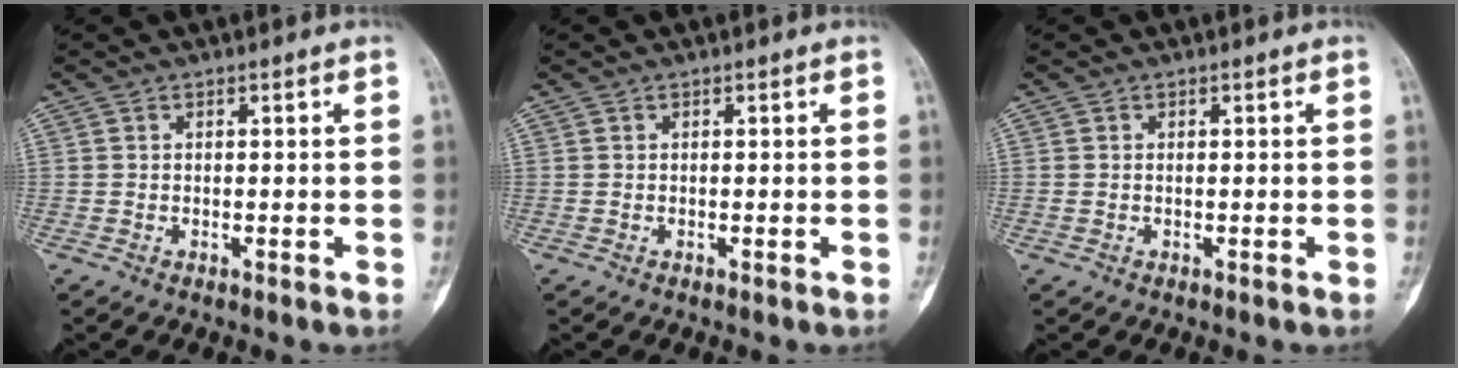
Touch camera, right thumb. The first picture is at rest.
{"total": 0.0}
{"total": 0.5, "force": [0.0, 0.4, 0.4], "torque": [-0.014, 0.005, 0.004]}